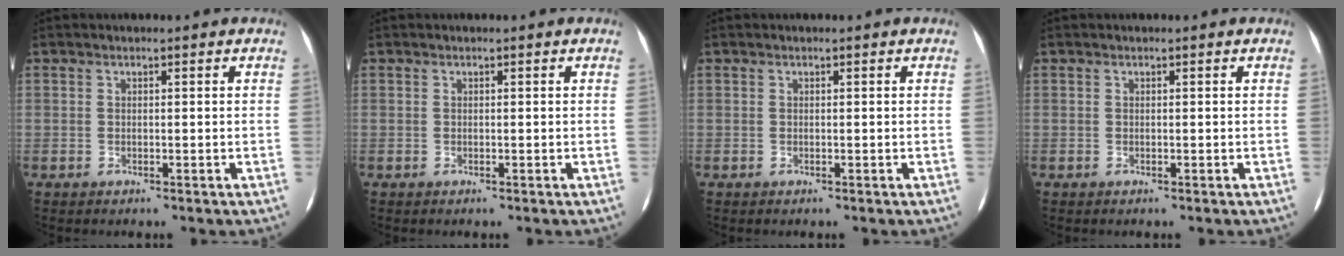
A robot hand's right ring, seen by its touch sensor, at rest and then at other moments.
{"total": 0.0}
{"total": 0.0}
{"total": 0.0}